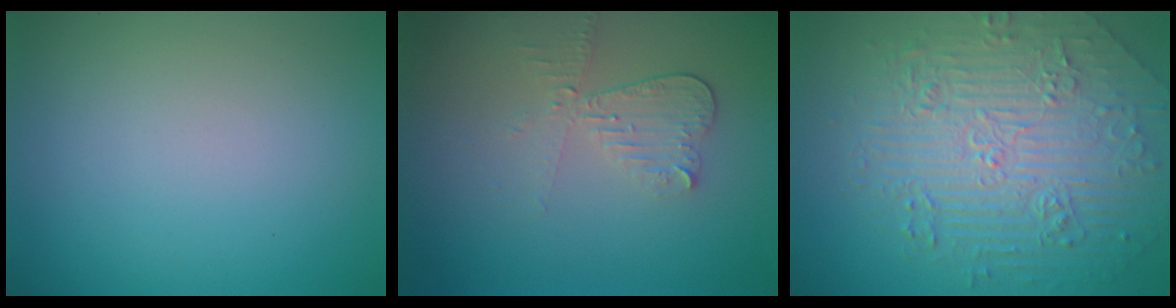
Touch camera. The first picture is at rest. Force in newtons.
{"total": 2.8, "press": 2.5, "slide": 1.3}
{"total": 6.1, "press": 5.5, "slide": 2.6}